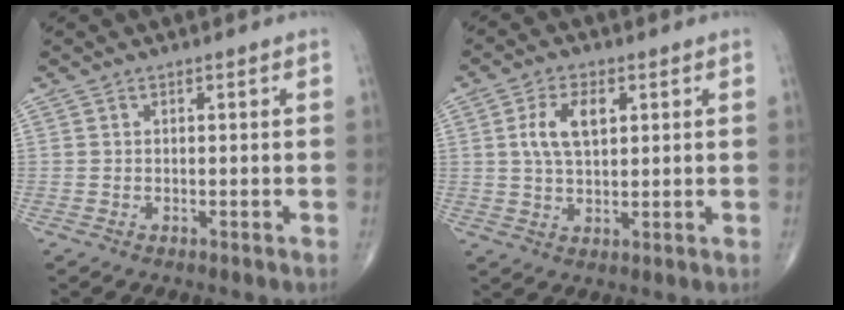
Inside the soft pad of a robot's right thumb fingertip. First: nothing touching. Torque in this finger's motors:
{"motor_torque": [0.00, 0.09, 0.94, 0.39, 0.05]}